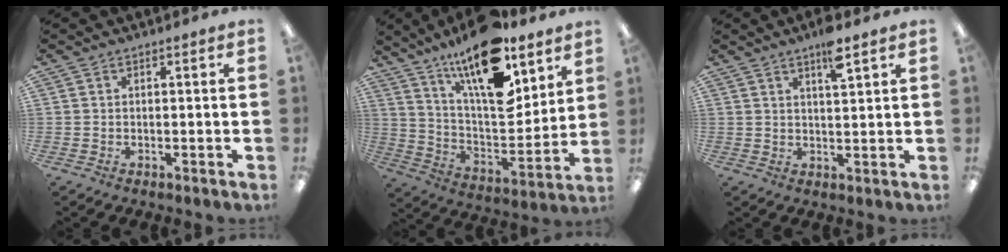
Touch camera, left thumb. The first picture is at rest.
{"total": 20.4, "force": [13.9, 7.3, 13.0], "torque": [-0.228, -0.092, 0.236]}
{"total": 5.8, "force": [4.0, 1.0, 4.0], "torque": [-0.066, -0.015, 0.063]}